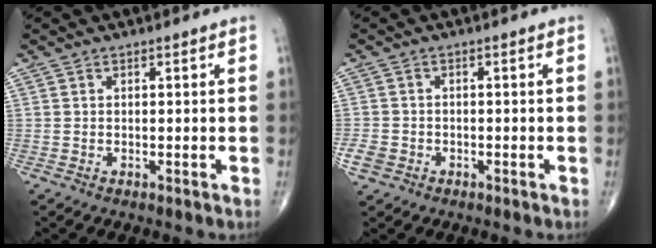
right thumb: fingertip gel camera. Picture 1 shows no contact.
{"total": 2.9, "force": [-1.3, 2.4, 1.1], "torque": [-0.019, 0.008, -0.024]}